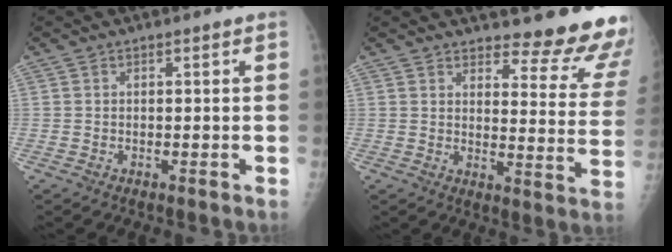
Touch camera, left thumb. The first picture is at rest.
{"total": 15.1, "force": [14.0, 3.0, 4.7], "torque": [-0.017, -0.141, 0.154]}